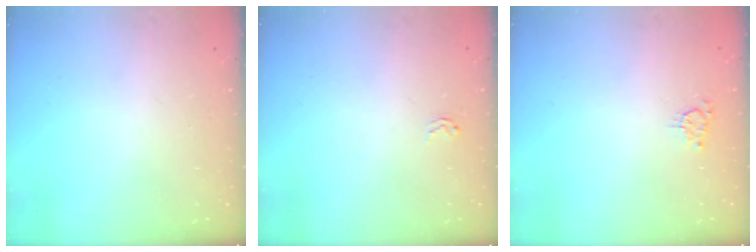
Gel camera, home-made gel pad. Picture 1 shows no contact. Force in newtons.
{"total": 2.3, "press": 2.2, "slide": 0.2}
{"total": 2.9, "press": 2.9, "slide": 0.5}